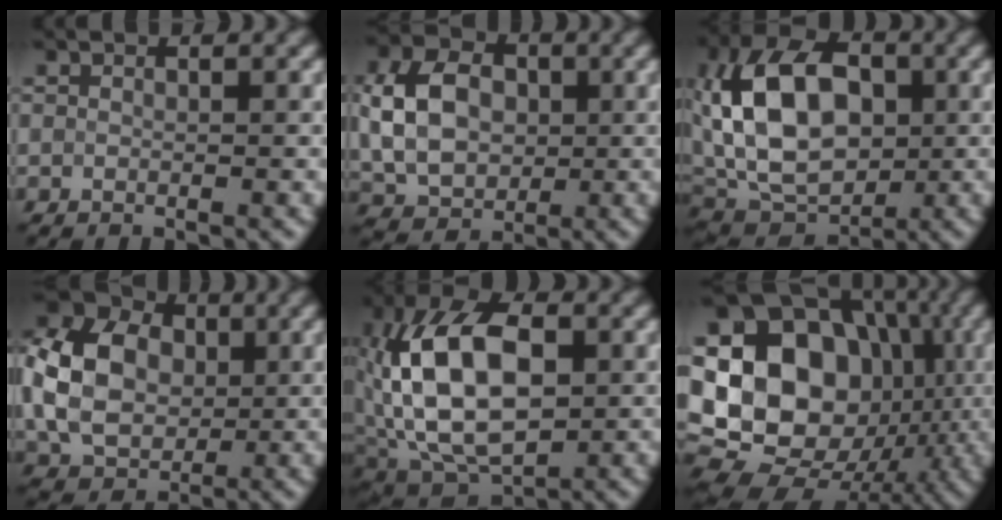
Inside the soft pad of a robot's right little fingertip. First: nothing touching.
{"total": 7.4, "force": [0.6, 5.5, 4.9], "torque": [-0.112, 0.011, 0.005]}
{"total": 11.9, "force": [1.3, 7.9, 8.9], "torque": [-0.176, 0.020, 0.014]}
{"total": 10.0, "force": [0.7, 7.5, 6.5], "torque": [-0.151, 0.008, 0.012]}
{"total": 13.1, "force": [0.5, 7.6, 10.6], "torque": [-0.207, 0.017, 0.000]}
{"total": 20.6, "force": [0.8, 16.9, 11.7], "torque": [-0.197, 0.017, -0.005]}